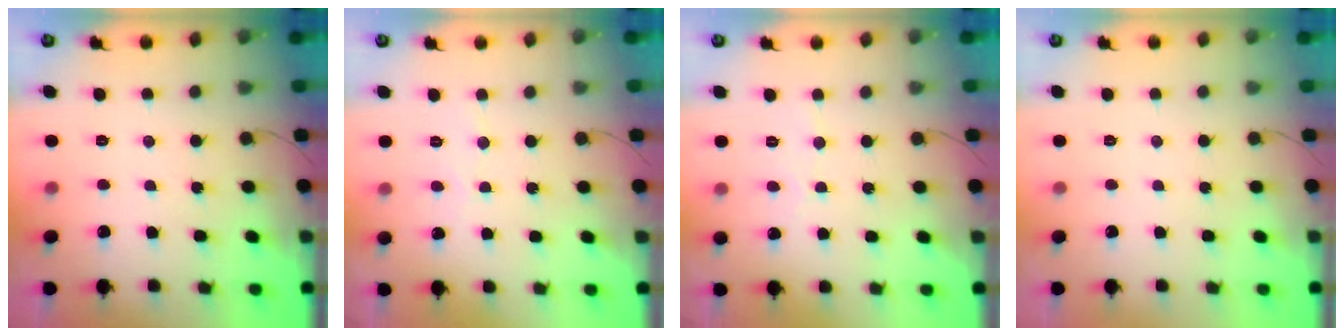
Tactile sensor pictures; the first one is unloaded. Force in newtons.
{"total": 2.5, "press": 2.5, "slide": 0.2}
{"total": 2.5, "press": 2.5, "slide": 0.2}
{"total": 0.0}